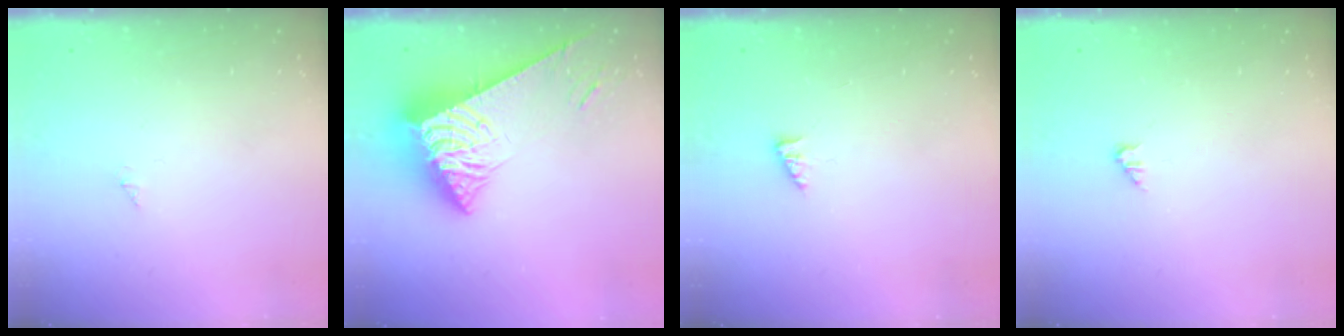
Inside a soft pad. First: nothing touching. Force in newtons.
{"total": 8.6, "press": 8.5, "slide": 0.9}
{"total": 1.6, "press": 1.5, "slide": 0.3}
{"total": 1.2, "press": 1.1, "slide": 0.2}